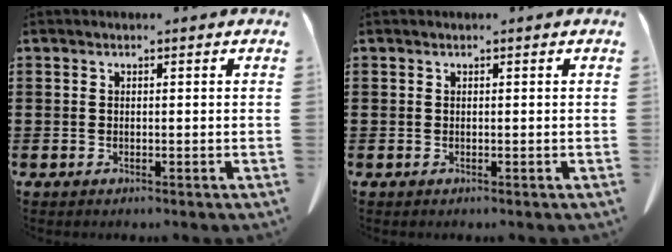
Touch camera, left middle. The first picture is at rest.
{"total": 0.0}